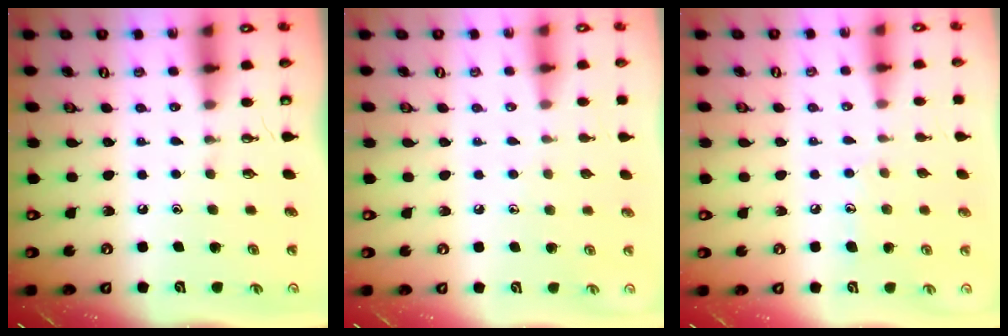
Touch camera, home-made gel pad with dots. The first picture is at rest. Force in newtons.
{"total": 4.6, "press": 4.6, "slide": 0.5}
{"total": 7.0, "press": 7.0, "slide": 0.6}